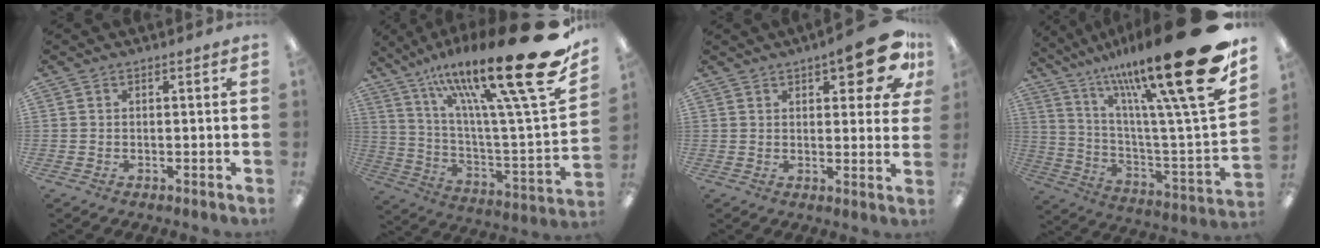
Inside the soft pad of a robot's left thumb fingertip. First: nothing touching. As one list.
[{"total": 28.4, "force": [16.2, 5.2, 22.8], "torque": [-0.361, -0.102, 0.255]}, {"total": 12.2, "force": [6.6, 3.9, 9.5], "torque": [-0.114, -0.031, 0.103]}, {"total": 30.5, "force": [16.3, 6.2, 25.0], "torque": [-0.380, -0.116, 0.264]}]